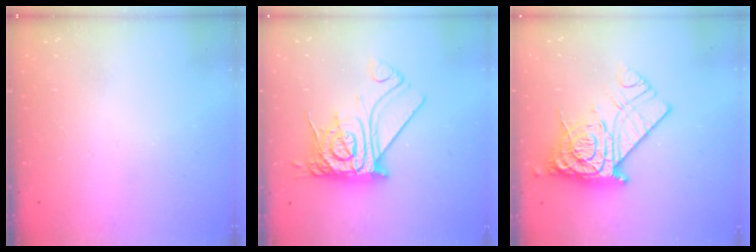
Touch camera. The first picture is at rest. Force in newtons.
{"total": 15.8, "press": 15.7, "slide": 1.4}
{"total": 12.2, "press": 12.1, "slide": 1.4}